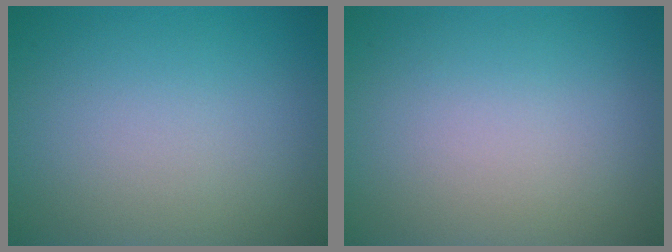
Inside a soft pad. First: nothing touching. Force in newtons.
{"total": 0.0}